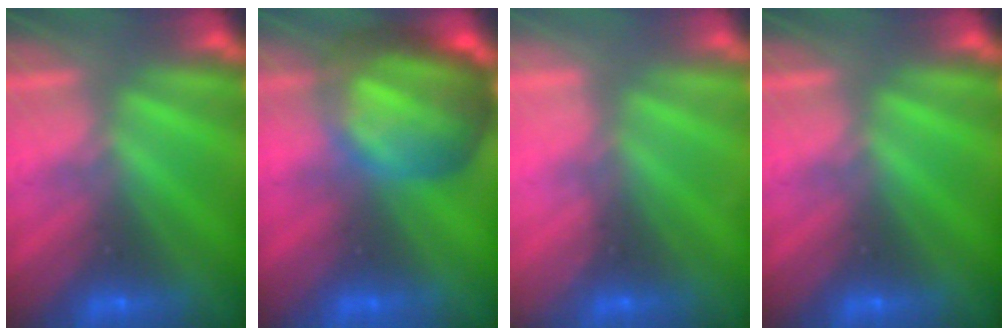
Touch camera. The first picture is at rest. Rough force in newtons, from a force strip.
{"total": 7.5}
{"total": 2.3}
{"total": 0.0}